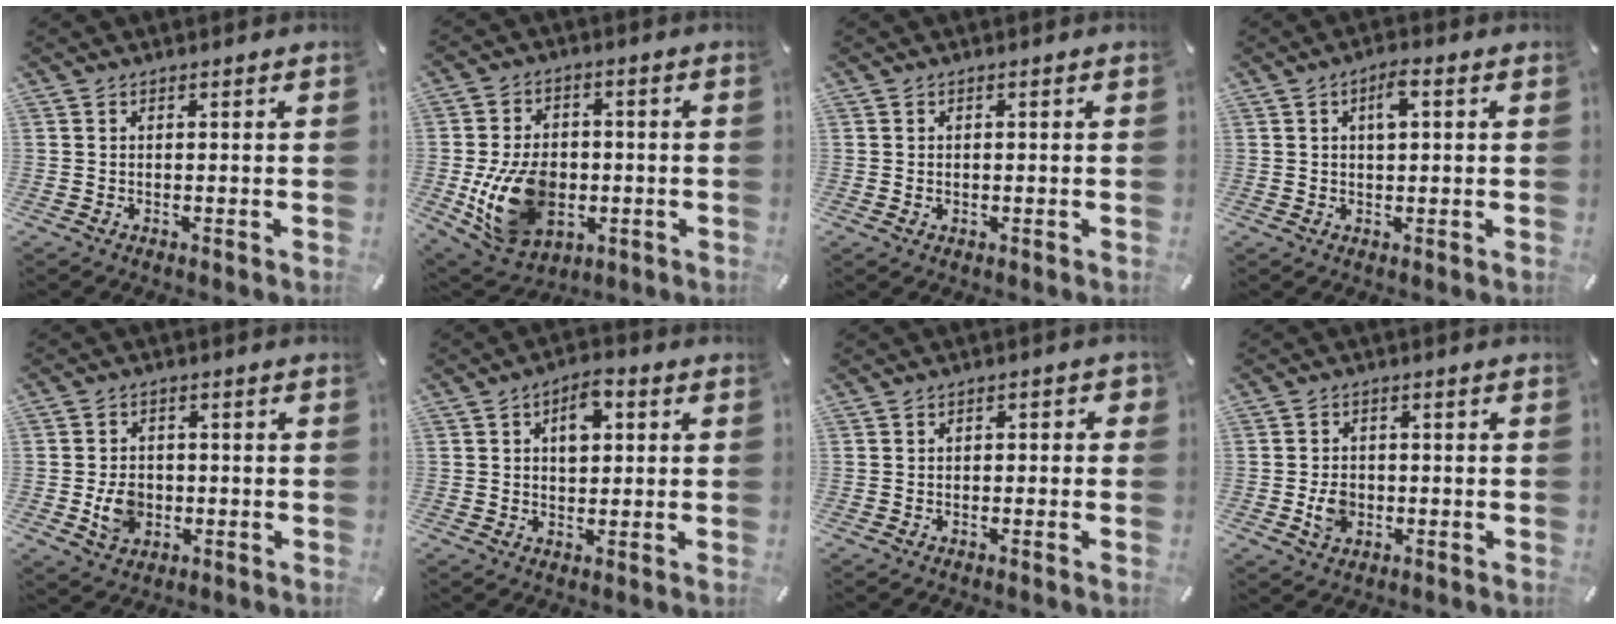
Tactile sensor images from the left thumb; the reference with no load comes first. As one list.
[{"total": 15.7, "force": [-2.9, 11.6, 10.2], "torque": [-0.209, 0.001, -0.050]}, {"total": 0.9, "force": [0.0, 0.8, 0.5], "torque": [-0.010, 0.004, -0.002]}, {"total": 4.0, "force": [1.0, 1.8, 3.5], "torque": [-0.056, 0.001, 0.012]}, {"total": 6.8, "force": [-1.3, 5.8, 3.4], "torque": [-0.064, 0.001, -0.023]}, {"total": 6.5, "force": [1.6, 4.1, 4.8], "torque": [-0.059, -0.004, 0.020]}, {"total": 2.1, "force": [-1.1, 1.3, 1.1], "torque": [-0.020, 0.010, -0.024]}, {"total": 5.1, "force": [-1.1, 4.2, 2.6], "torque": [-0.050, 0.000, -0.022]}]